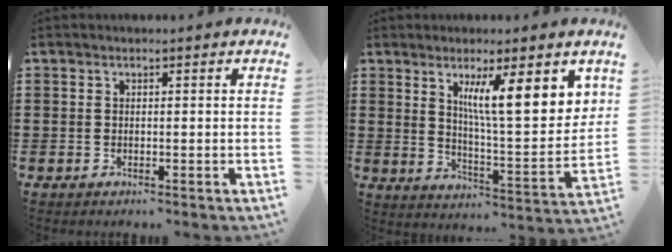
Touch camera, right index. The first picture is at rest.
{"total": 10.3, "force": [4.9, 2.1, 8.8], "torque": [-0.153, -0.018, 0.078]}